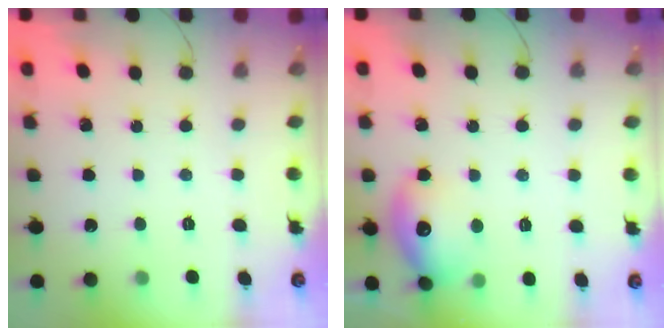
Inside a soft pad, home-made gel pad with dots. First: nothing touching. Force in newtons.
{"total": 14.1, "press": 14.1, "slide": 1.1}